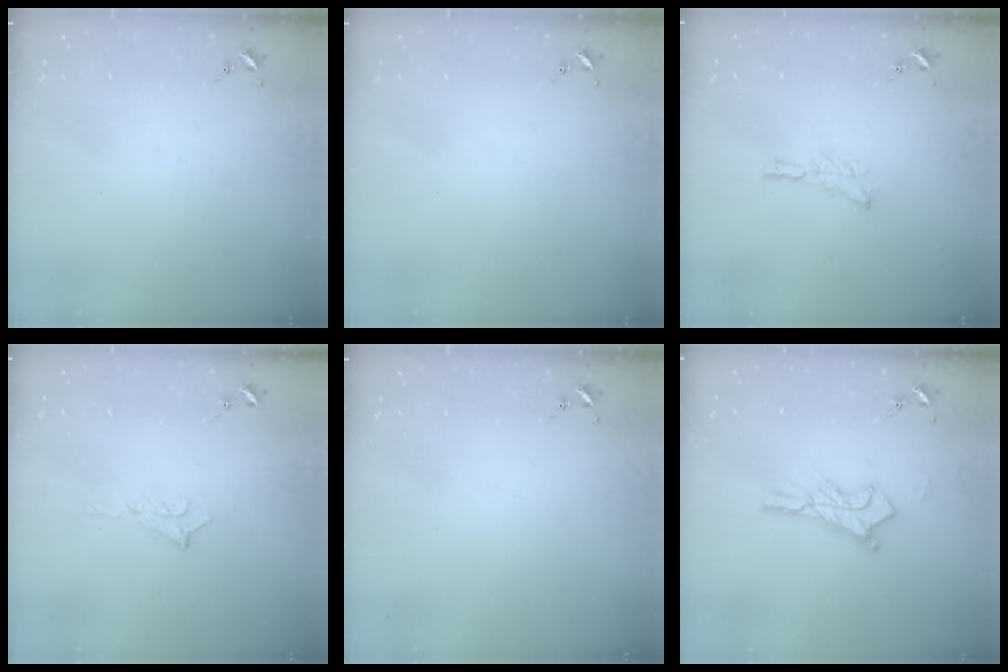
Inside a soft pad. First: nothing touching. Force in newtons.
{"total": 0.0}
{"total": 6.4, "press": 6.4, "slide": 0.3}
{"total": 6.5, "press": 6.5, "slide": 0.8}
{"total": 0.0}
{"total": 11.3, "press": 11.3, "slide": 0.8}